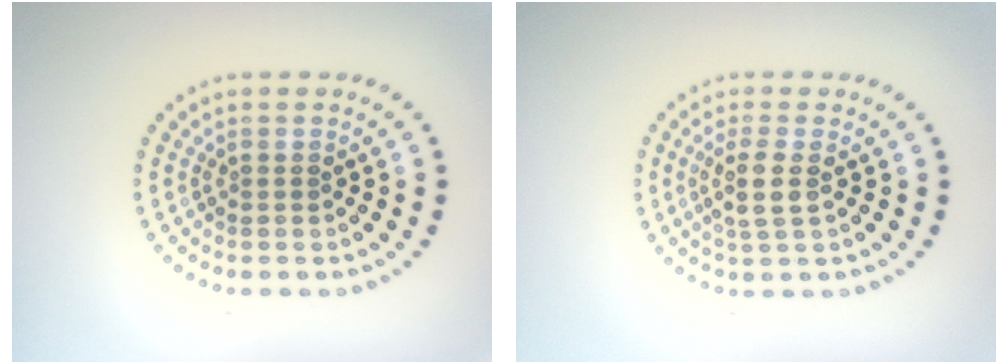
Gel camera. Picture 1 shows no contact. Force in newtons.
{"total": 2.4, "press": 2.0, "slide": 1.2}